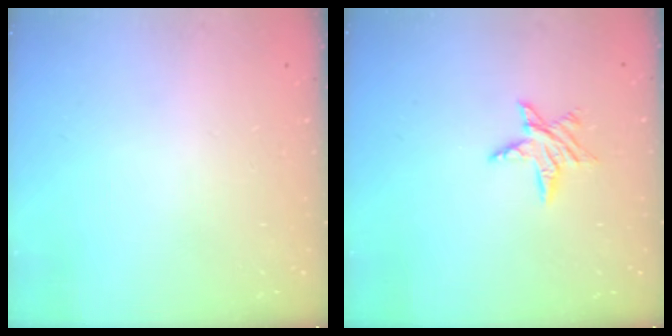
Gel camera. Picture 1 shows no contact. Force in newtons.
{"total": 6.3, "press": 6.3, "slide": 0.3}